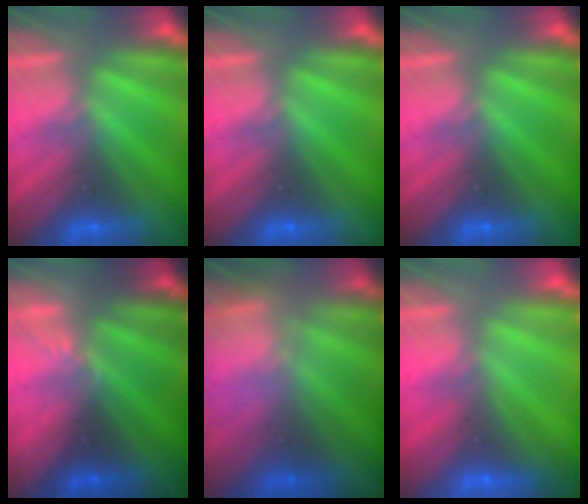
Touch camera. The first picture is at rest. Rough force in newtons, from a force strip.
{"total": 0.0}
{"total": 0.0}
{"total": 1.6}
{"total": 8.5}
{"total": 3.1}